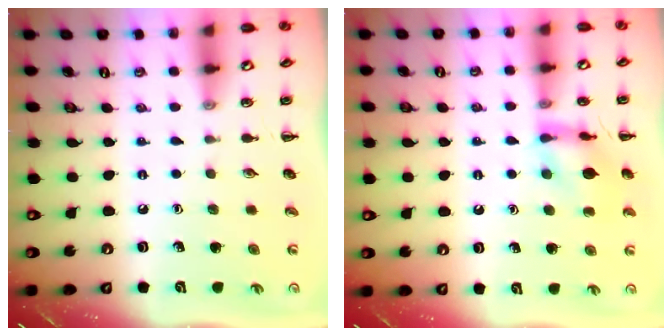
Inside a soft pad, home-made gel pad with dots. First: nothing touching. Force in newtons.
{"total": 11.7, "press": 11.7, "slide": 0.9}